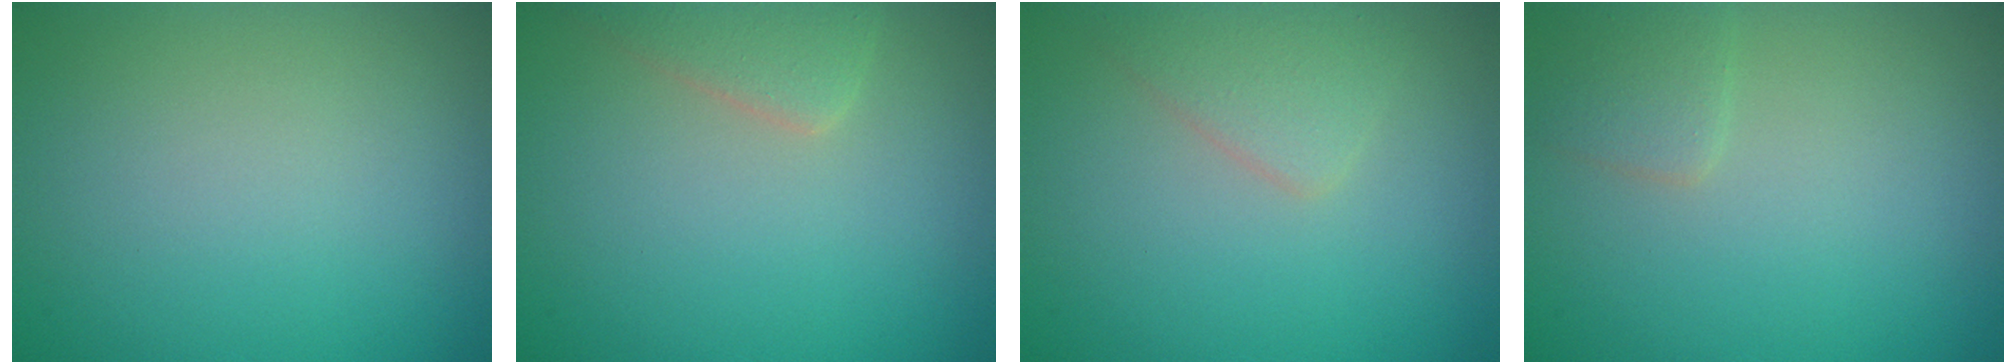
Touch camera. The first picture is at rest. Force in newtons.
{"total": 2.6, "press": 2.6, "slide": 0.3}
{"total": 2.2, "press": 2.1, "slide": 0.2}
{"total": 1.4, "press": 1.4, "slide": 0.0}